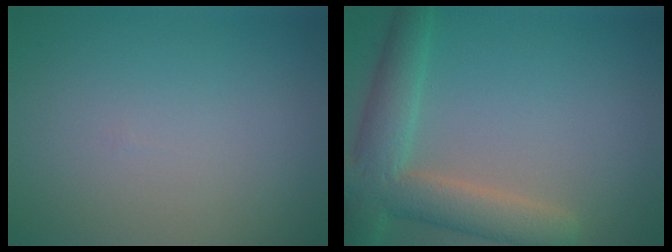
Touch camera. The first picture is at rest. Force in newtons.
{"total": 6.5, "press": 6.4, "slide": 0.8}